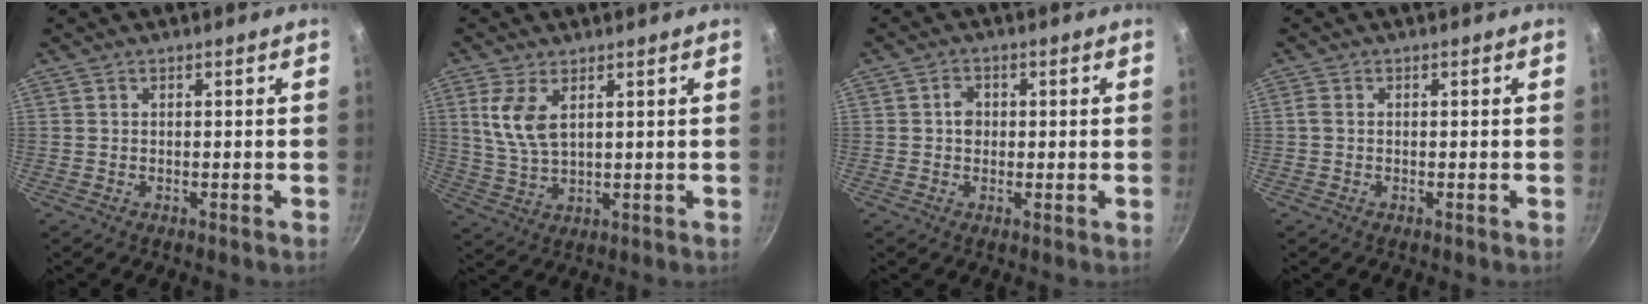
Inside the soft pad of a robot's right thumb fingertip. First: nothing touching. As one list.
[{"total": 7.1, "force": [2.6, 3.4, 5.6], "torque": [-0.111, -0.018, 0.057]}, {"total": 2.6, "force": [0.2, 2.2, 1.5], "torque": [-0.011, 0.006, -0.001]}, {"total": 0.9, "force": [-0.1, 0.6, 0.7], "torque": [-0.015, 0.002, -0.005]}]